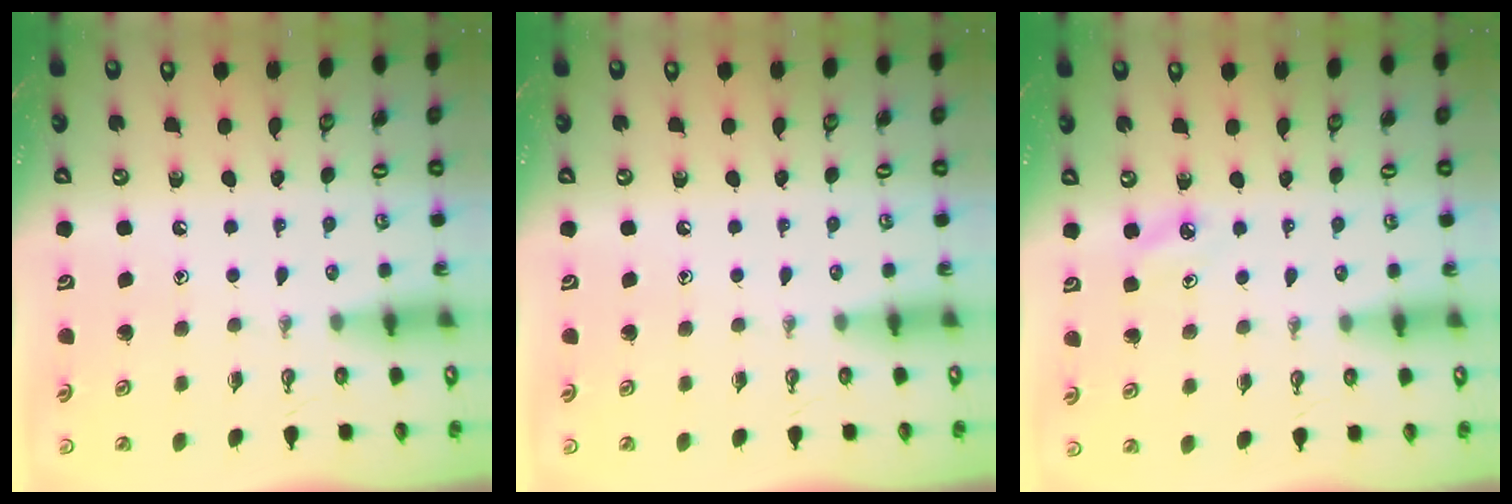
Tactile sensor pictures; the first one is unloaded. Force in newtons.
{"total": 0.0}
{"total": 4.7, "press": 4.6, "slide": 0.4}